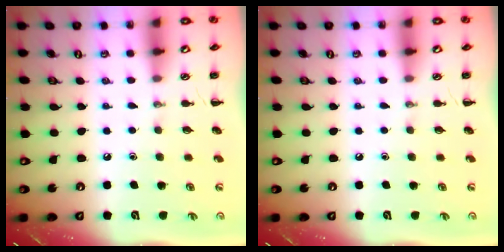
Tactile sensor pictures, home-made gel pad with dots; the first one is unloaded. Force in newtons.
{"total": 0.0}